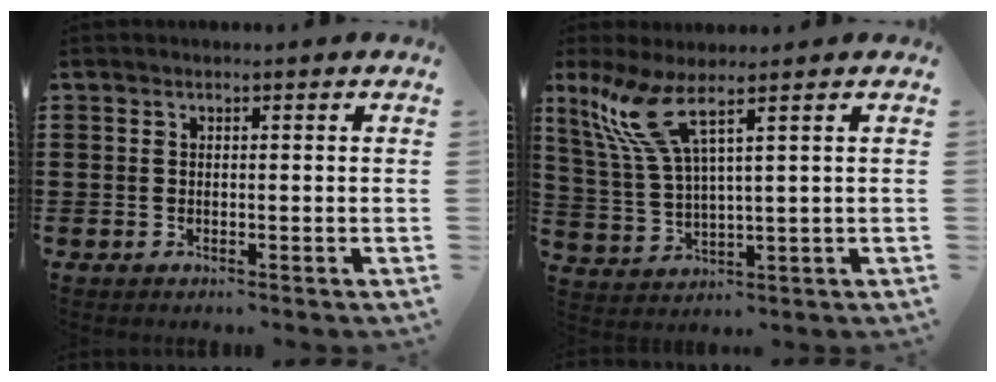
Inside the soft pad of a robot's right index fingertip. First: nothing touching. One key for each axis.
{"total": 8.5, "fx": 4.4, "fy": 1.6, "fz": 7.1, "tx": -0.182, "ty": -0.008, "tz": 0.073}